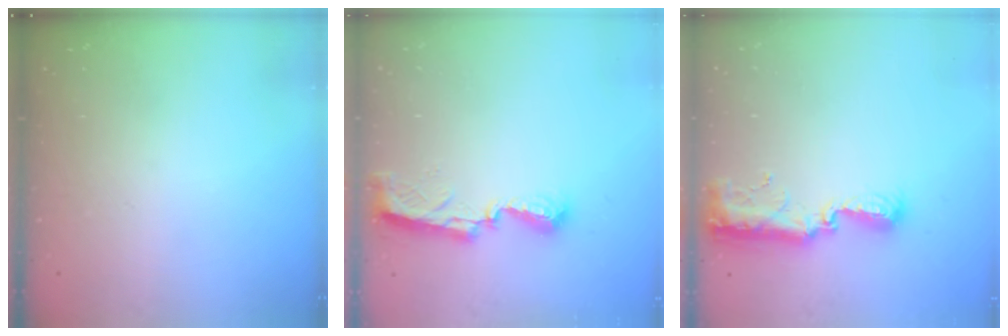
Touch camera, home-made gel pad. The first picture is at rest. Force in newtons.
{"total": 8.6, "press": 8.6, "slide": 0.4}
{"total": 12.8, "press": 11.4, "slide": 5.9}